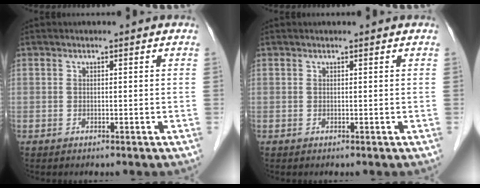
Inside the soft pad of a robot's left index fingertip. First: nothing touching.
{"total": 0.0}